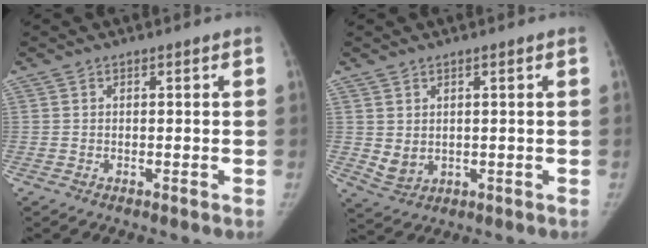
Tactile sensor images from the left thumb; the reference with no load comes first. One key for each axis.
{"total": 3.8, "fx": 0.7, "fy": 2.8, "fz": 2.6, "tx": -0.038, "ty": -0.013, "tz": 0.025}